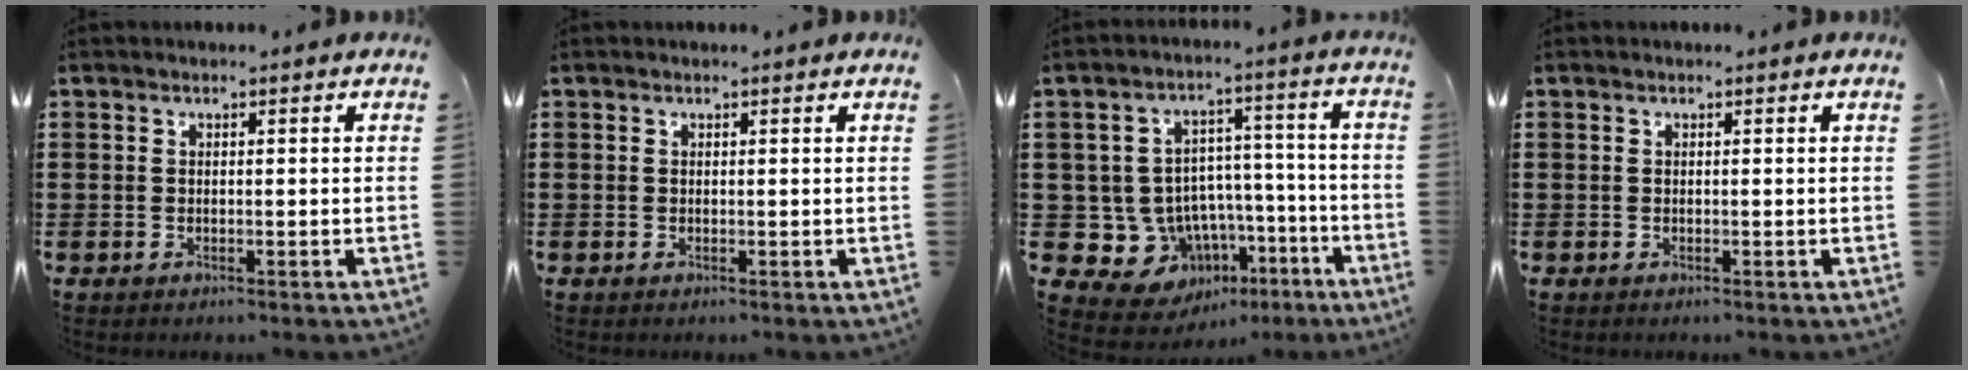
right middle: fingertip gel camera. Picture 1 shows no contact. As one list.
[{"total": 0.0}, {"total": 8.8, "force": [-4.1, 7.6, 1.3], "torque": [-0.044, 0.015, -0.065]}, {"total": 0.0}]